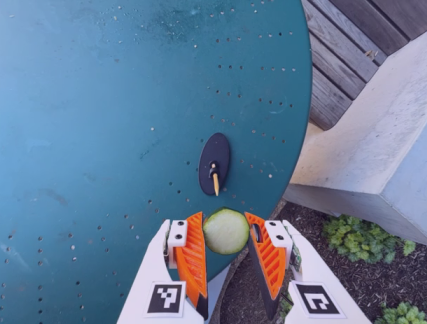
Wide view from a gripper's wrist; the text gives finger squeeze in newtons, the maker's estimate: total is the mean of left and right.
{"total": 10.6, "left": 10.3, "right": 10.8}